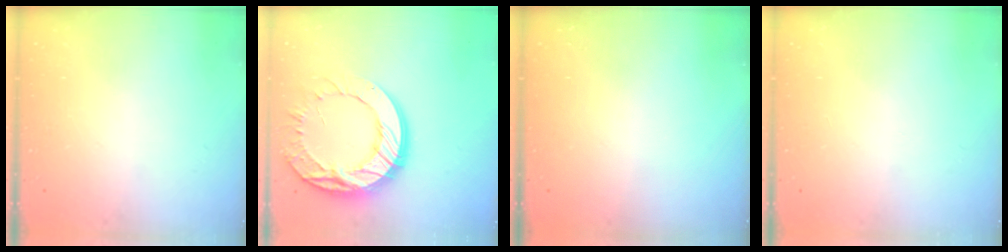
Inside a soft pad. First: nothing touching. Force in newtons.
{"total": 21.8, "press": 21.7, "slide": 1.9}
{"total": 0.0}
{"total": 0.0}